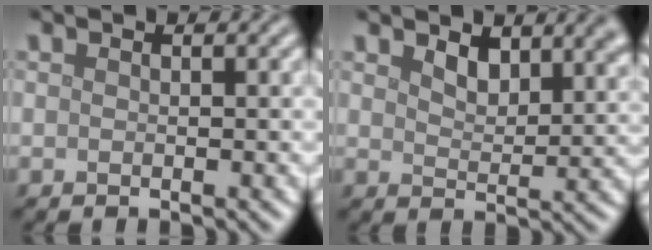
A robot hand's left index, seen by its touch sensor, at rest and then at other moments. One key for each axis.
{"total": 3.5, "fx": 2.4, "fy": 1.7, "fz": 2.0, "tx": -0.040, "ty": -0.004, "tz": 0.038}